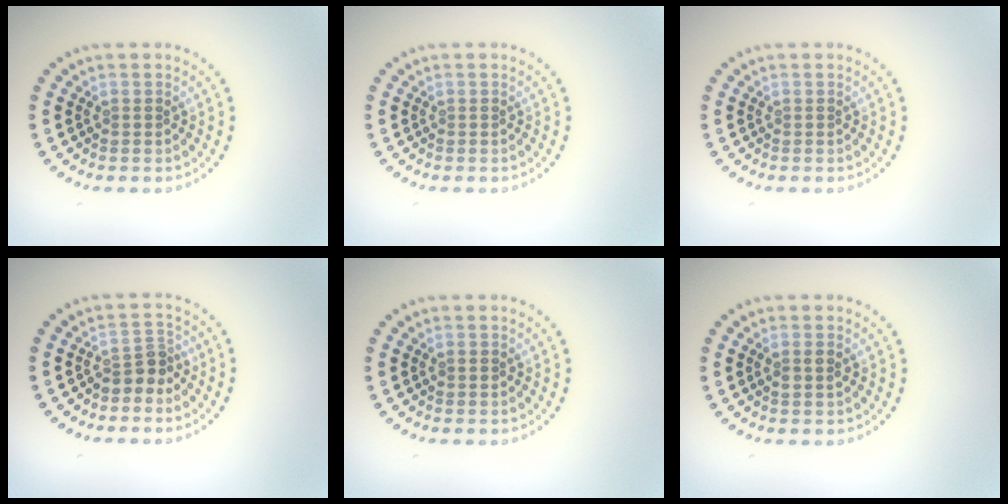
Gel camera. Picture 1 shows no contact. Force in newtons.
{"total": 0.0}
{"total": 0.0}
{"total": 2.2, "press": 1.7, "slide": 1.4}
{"total": 0.6, "press": 0.6, "slide": 0.1}
{"total": 1.1, "press": 1.0, "slide": 0.4}